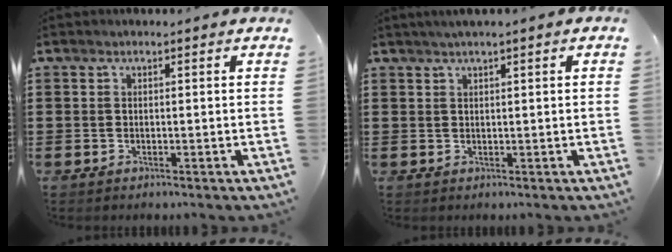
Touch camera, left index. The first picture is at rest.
{"total": 1.1, "force": [0.7, -0.1, 0.9], "torque": [-0.016, 0.000, 0.012]}